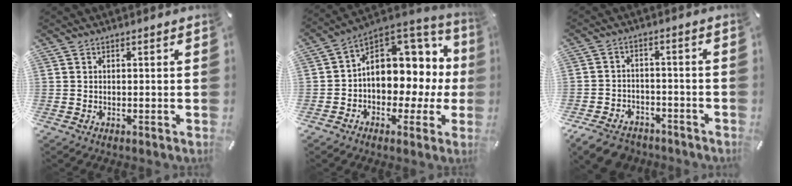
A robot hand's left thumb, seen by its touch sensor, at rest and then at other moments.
{"total": 11.3, "force": [2.0, 9.3, 6.0], "torque": [-0.071, -0.038, 0.039]}
{"total": 7.7, "force": [-6.0, 4.0, 2.8], "torque": [-0.054, 0.032, -0.113]}